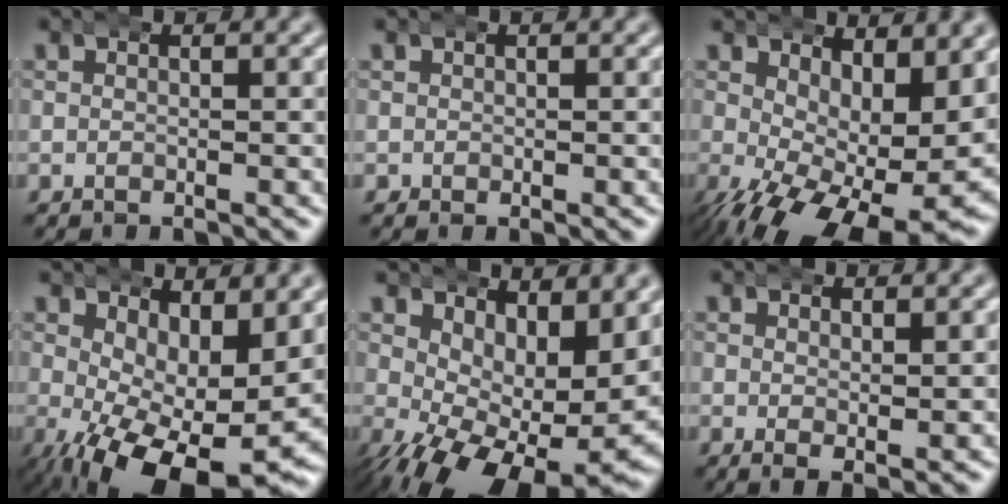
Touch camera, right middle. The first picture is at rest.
{"total": 0.5, "force": [0.0, 0.5, 0.0], "torque": [-0.004, -0.003, 0.004]}
{"total": 9.7, "force": [-2.5, 4.2, 8.4], "torque": [-0.122, -0.050, -0.014]}
{"total": 10.4, "force": [-3.1, 4.2, 9.0], "torque": [-0.144, -0.051, -0.024]}
{"total": 9.7, "force": [-1.6, 4.6, 8.4], "torque": [-0.117, -0.044, -0.004]}
{"total": 1.4, "force": [0.5, 0.3, 1.3], "torque": [-0.022, -0.011, 0.014]}